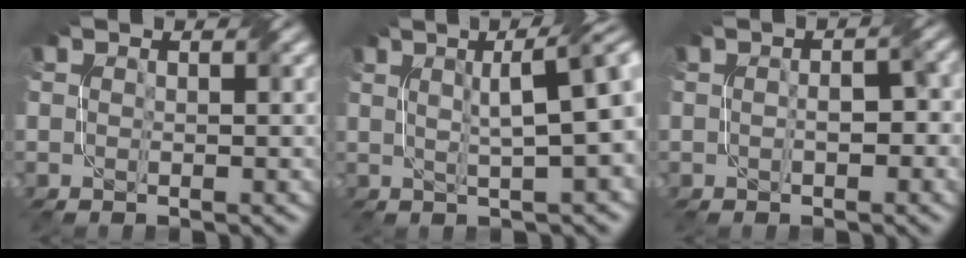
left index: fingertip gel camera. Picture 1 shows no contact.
{"total": 7.1, "force": [2.0, 2.1, 6.5], "torque": [-0.056, 0.028, 0.029]}
{"total": 2.6, "force": [-0.4, 1.2, 2.2], "torque": [-0.034, 0.008, 0.001]}